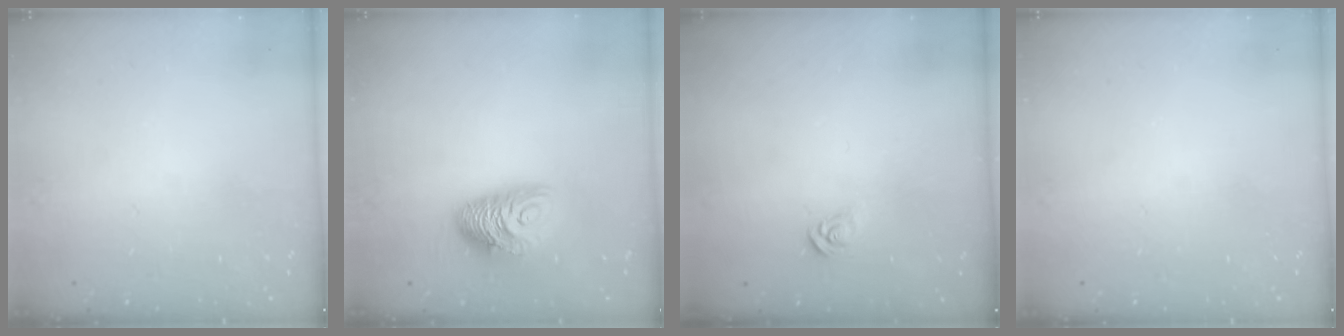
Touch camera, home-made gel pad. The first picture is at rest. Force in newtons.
{"total": 10.1, "press": 10.1, "slide": 0.6}
{"total": 3.8, "press": 3.8, "slide": 0.4}
{"total": 0.0}